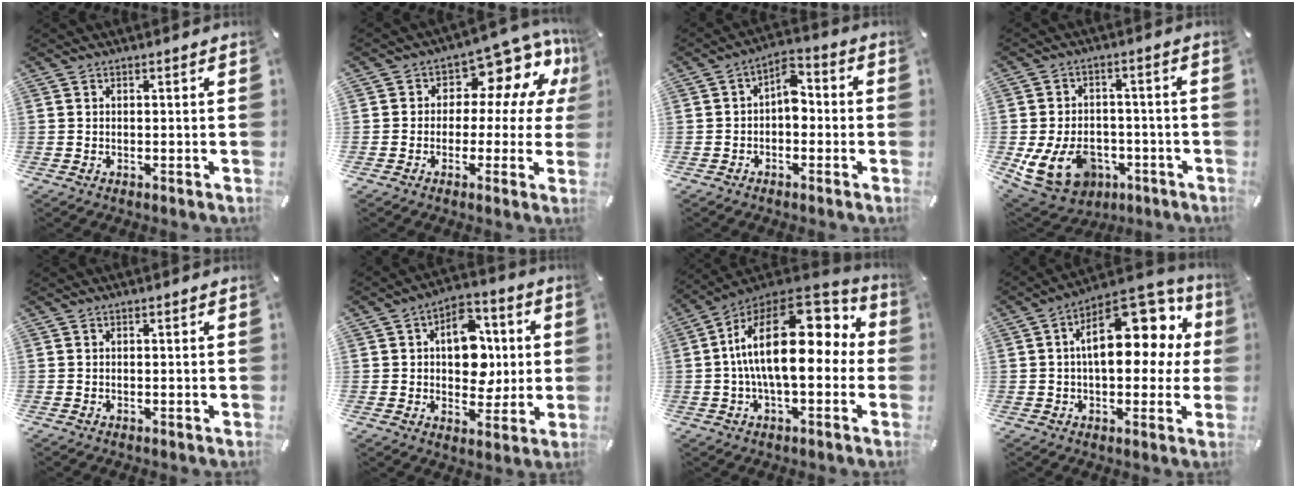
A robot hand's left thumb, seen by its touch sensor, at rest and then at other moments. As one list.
[{"total": 9.1, "force": [4.6, 6.1, 4.9], "torque": [-0.069, -0.043, 0.082]}, {"total": 6.2, "force": [-1.0, 4.1, 4.6], "torque": [-0.069, 0.013, -0.021]}, {"total": 13.2, "force": [-4.7, 9.9, 7.3], "torque": [-0.161, 0.020, -0.079]}, {"total": 0.0}, {"total": 12.5, "force": [1.4, 9.4, 8.2], "torque": [-0.101, 0.004, 0.025]}, {"total": 22.1, "force": [2.9, 10.8, 19.0], "torque": [-0.337, -0.024, 0.051]}, {"total": 19.3, "force": [5.4, 10.7, 15.2], "torque": [-0.205, -0.029, 0.092]}]